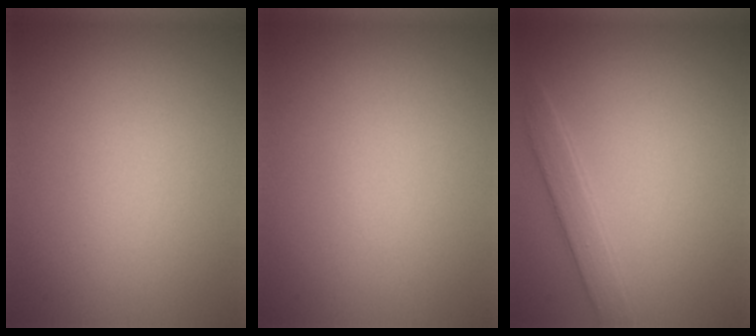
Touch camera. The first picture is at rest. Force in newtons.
{"total": 0.0}
{"total": 2.2, "press": 2.2, "slide": 0.1}